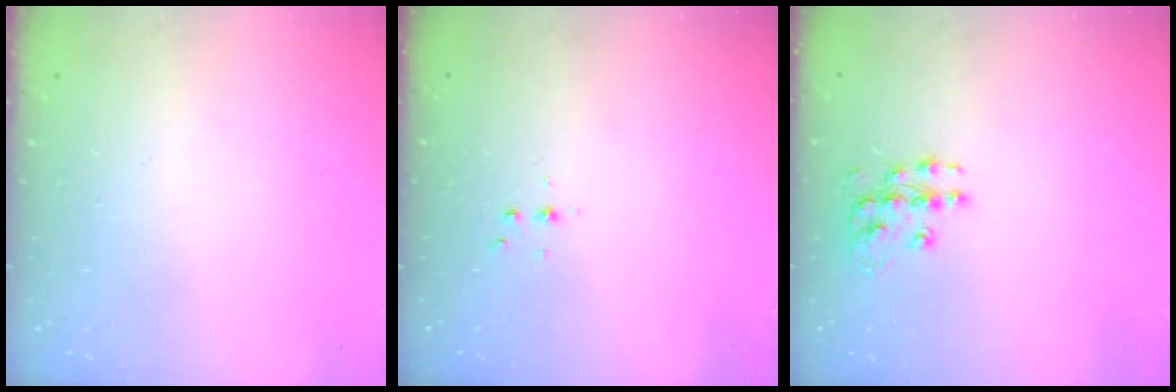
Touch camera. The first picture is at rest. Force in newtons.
{"total": 4.0, "press": 3.6, "slide": 1.8}
{"total": 10.0, "press": 10.0, "slide": 0.7}